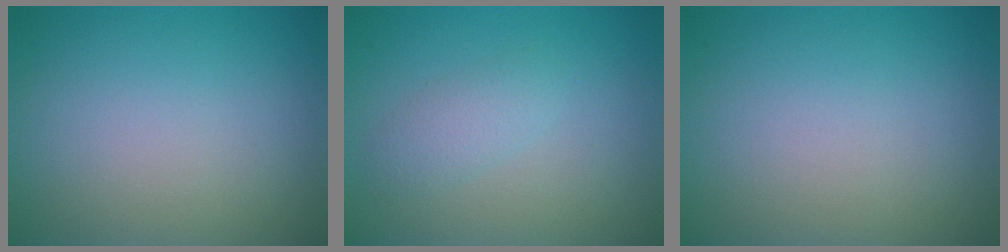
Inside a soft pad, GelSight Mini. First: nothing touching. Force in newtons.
{"total": 1.8, "press": 1.8, "slide": 0.1}
{"total": 0.0}